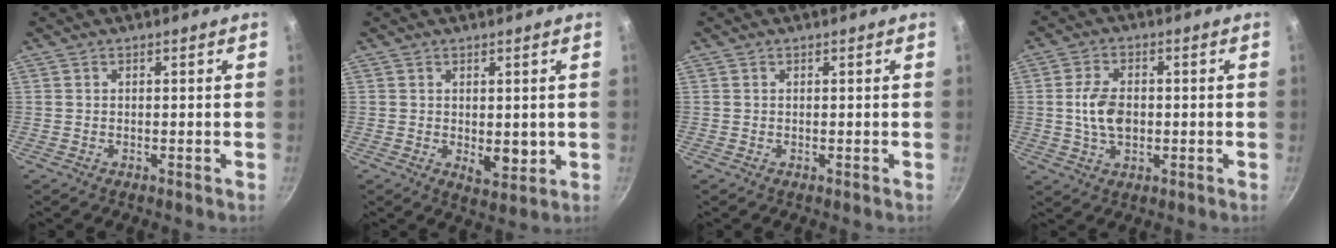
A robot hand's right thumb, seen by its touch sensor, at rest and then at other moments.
{"total": 4.7, "force": [0.2, 2.6, 3.9], "torque": [-0.044, -0.016, 0.009]}
{"total": 0.0}
{"total": 7.3, "force": [-0.3, 4.7, 5.6], "torque": [-0.097, 0.008, -0.006]}